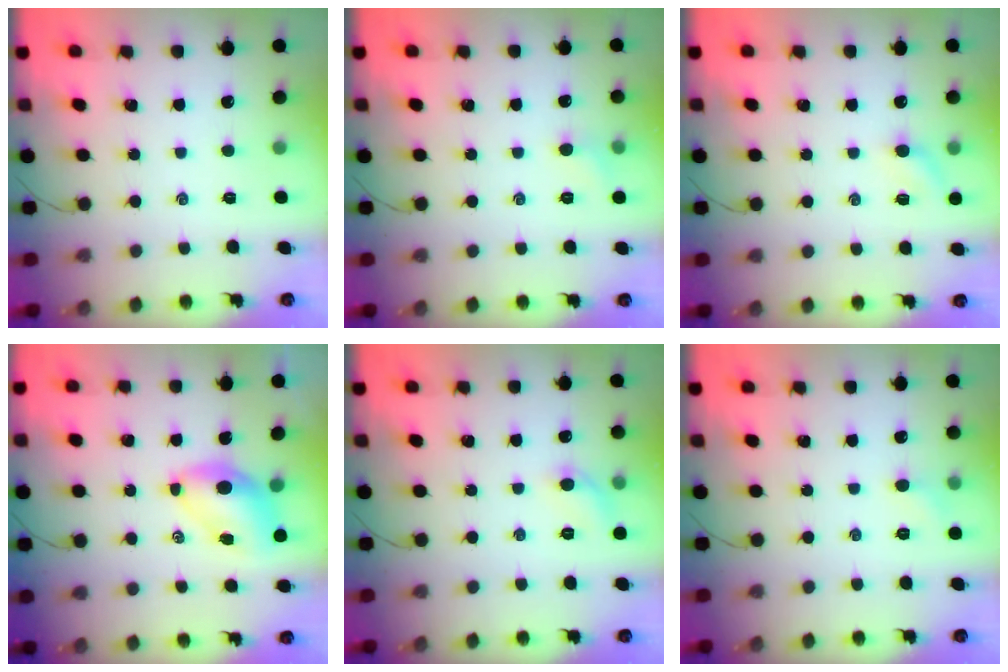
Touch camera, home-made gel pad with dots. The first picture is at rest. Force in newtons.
{"total": 4.2, "press": 4.0, "slide": 1.3}
{"total": 5.4, "press": 5.2, "slide": 1.2}
{"total": 6.7, "press": 6.7, "slide": 1.1}
{"total": 6.9, "press": 6.7, "slide": 1.6}
{"total": 3.8, "press": 3.6, "slide": 1.2}